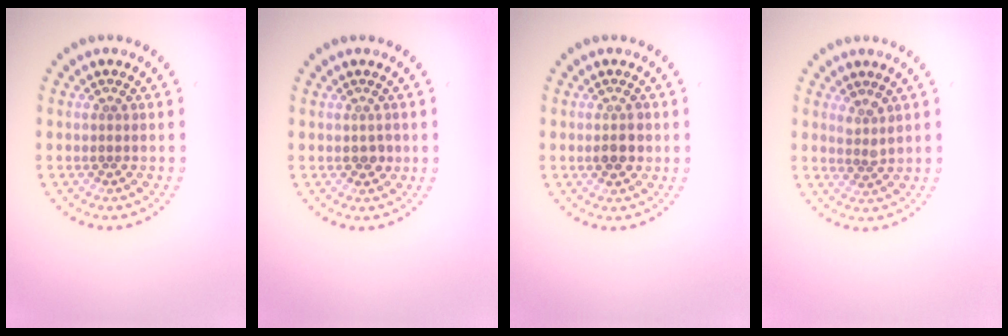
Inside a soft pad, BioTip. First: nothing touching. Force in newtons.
{"total": 1.1, "press": 1.1, "slide": 0.1}
{"total": 1.8, "press": 1.8, "slide": 0.1}
{"total": 1.3, "press": 1.1, "slide": 0.7}